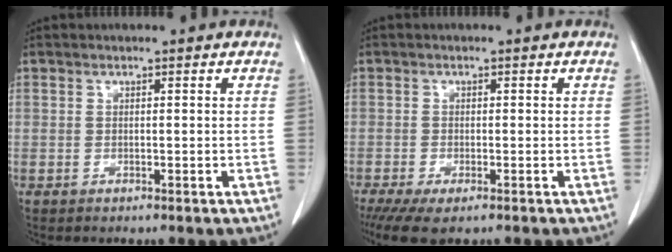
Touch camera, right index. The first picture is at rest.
{"total": 5.0, "force": [-3.4, 1.6, 3.3], "torque": [-0.056, -0.012, -0.056]}